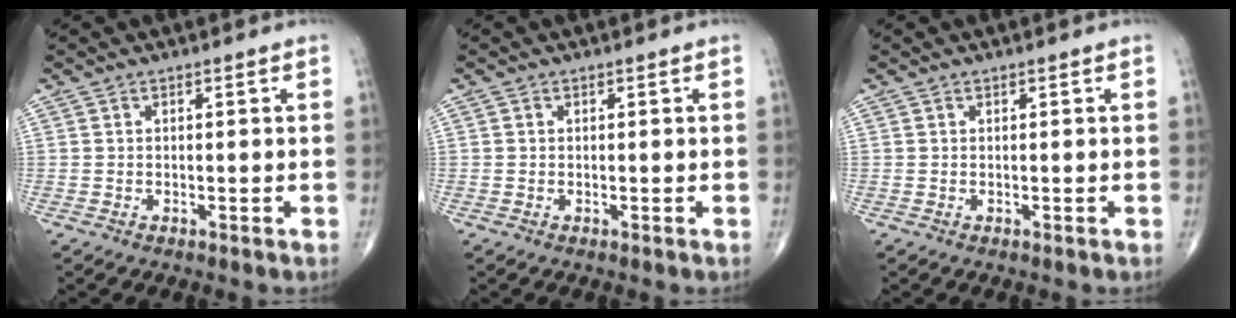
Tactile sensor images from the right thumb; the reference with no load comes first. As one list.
[{"total": 0.0}, {"total": 0.0}]